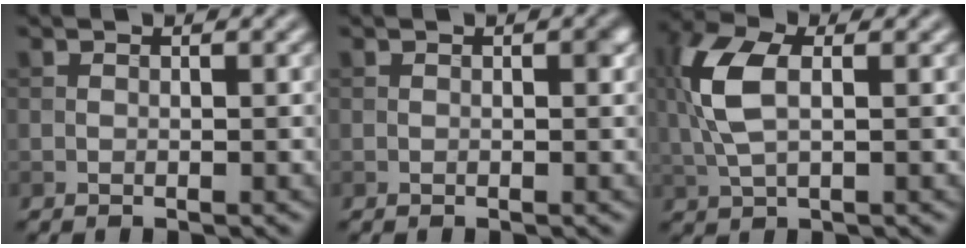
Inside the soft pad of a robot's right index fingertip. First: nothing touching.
{"total": 0.9, "force": [0.2, 0.4, 0.8], "torque": [-0.006, -0.001, 0.004]}
{"total": 5.8, "force": [0.9, 3.0, 4.9], "torque": [-0.123, 0.008, 0.016]}